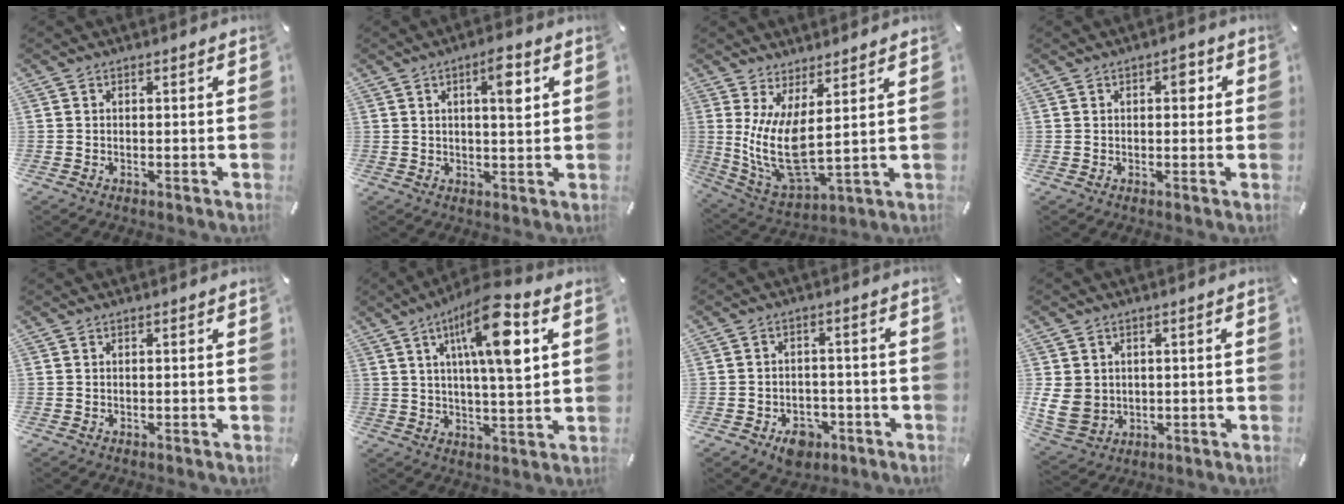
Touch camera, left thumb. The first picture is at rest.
{"total": 6.3, "force": [2.3, 1.8, 5.6], "torque": [-0.082, -0.008, 0.031]}
{"total": 11.7, "force": [2.8, 4.5, 10.4], "torque": [-0.235, -0.032, 0.058]}
{"total": 3.2, "force": [0.7, 1.9, 2.5], "torque": [-0.020, -0.003, 0.002]}
{"total": 0.0}
{"total": 15.7, "force": [6.3, 4.2, 13.7], "torque": [-0.239, -0.011, 0.096]}
{"total": 6.6, "force": [-3.5, 4.7, 3.1], "torque": [-0.045, 0.018, -0.061]}
{"total": 7.3, "force": [0.5, 6.6, 3.0], "torque": [-0.073, -0.001, 0.012]}